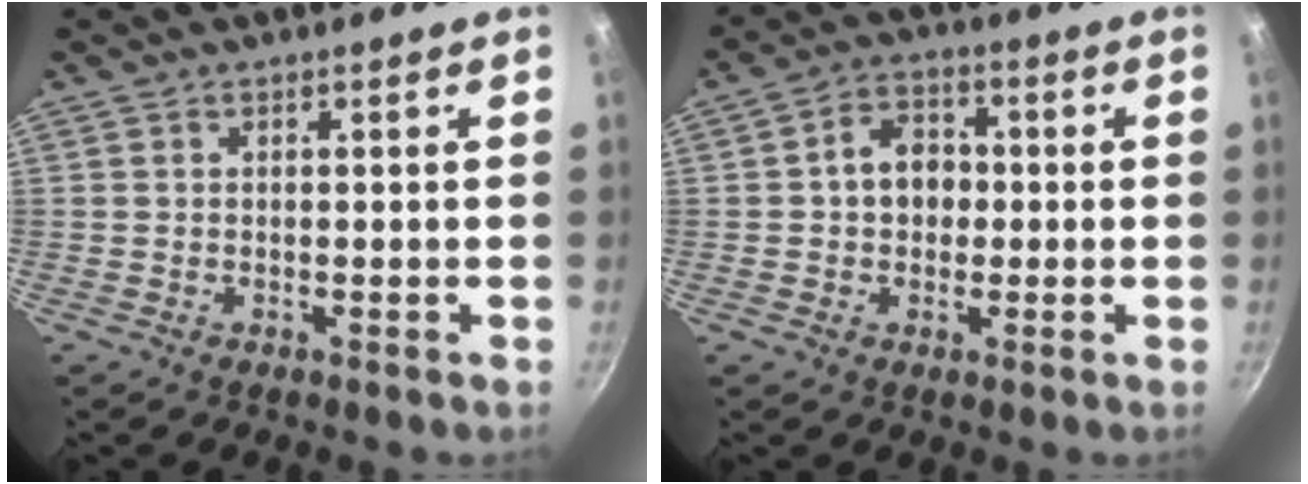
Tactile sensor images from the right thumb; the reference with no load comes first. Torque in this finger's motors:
{"motor_torque": [-0.12, 0.31, -0.03, 0.06, 0.04]}